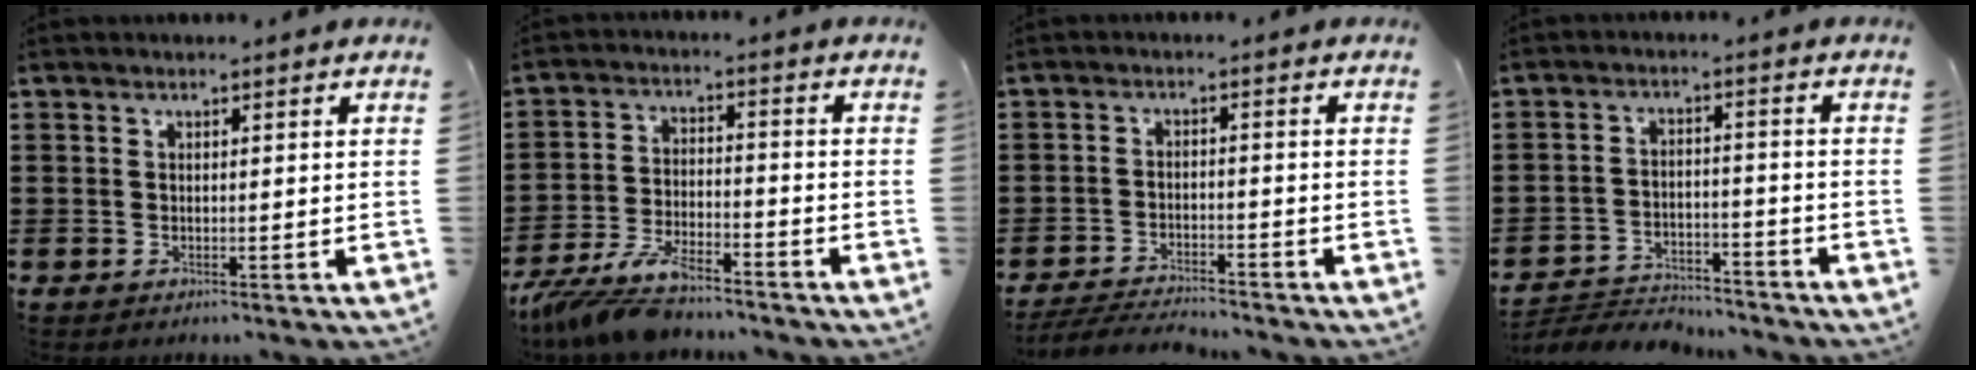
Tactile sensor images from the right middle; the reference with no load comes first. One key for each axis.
{"total": 8.4, "fx": -7.5, "fy": 1.5, "fz": 3.4, "tx": -0.086, "ty": -0.001, "tz": -0.149}
{"total": 3.9, "fx": -3.9, "fy": 0.2, "fz": 0.7, "tx": -0.021, "ty": -0.002, "tz": -0.083}
{"total": 4.2, "fx": -4.1, "fy": 0.8, "fz": 0.4, "tx": -0.012, "ty": 0.008, "tz": -0.089}